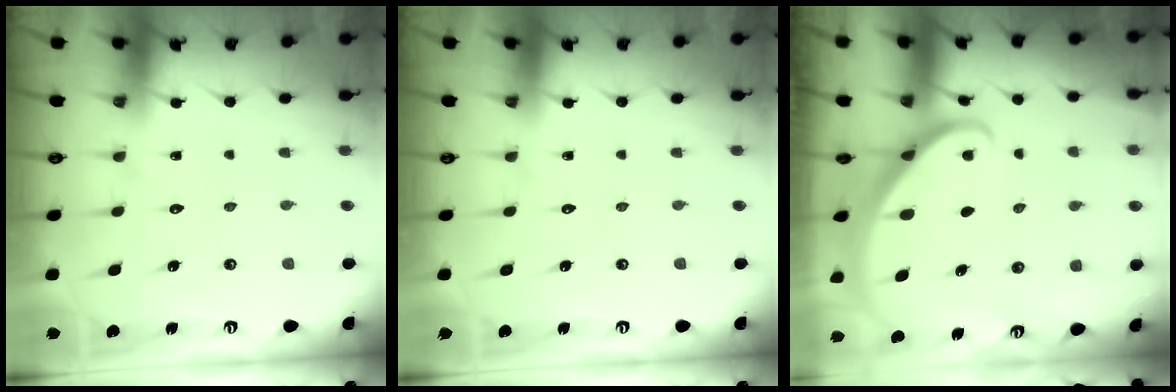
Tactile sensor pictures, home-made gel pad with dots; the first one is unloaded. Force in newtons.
{"total": 0.0}
{"total": 1.8, "press": 1.8, "slide": 0.1}